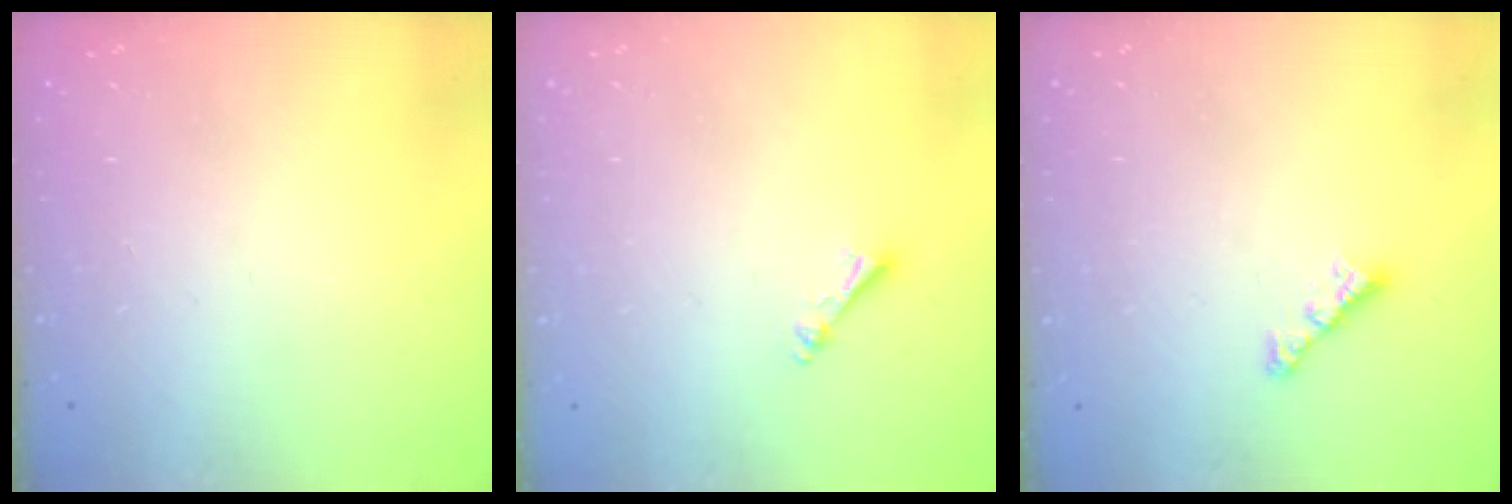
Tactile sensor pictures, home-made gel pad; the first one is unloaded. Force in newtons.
{"total": 2.4, "press": 2.3, "slide": 0.4}
{"total": 4.5, "press": 4.4, "slide": 0.7}